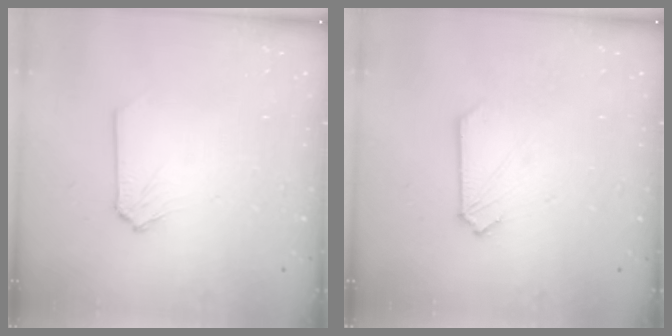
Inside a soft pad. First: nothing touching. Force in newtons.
{"total": 0.7, "press": 0.7, "slide": 0.1}